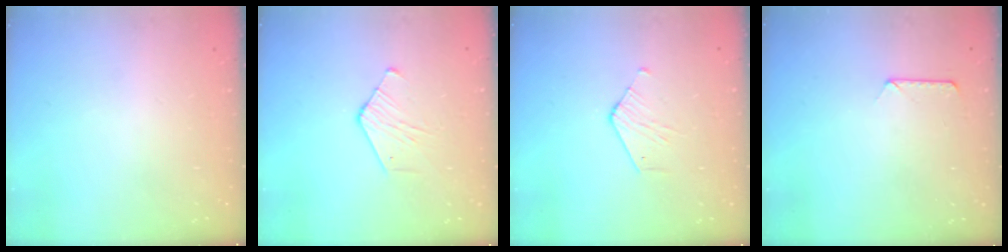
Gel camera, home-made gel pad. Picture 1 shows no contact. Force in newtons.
{"total": 4.0, "press": 4.0, "slide": 0.3}
{"total": 3.2, "press": 3.2, "slide": 0.3}
{"total": 7.1, "press": 7.1, "slide": 0.6}